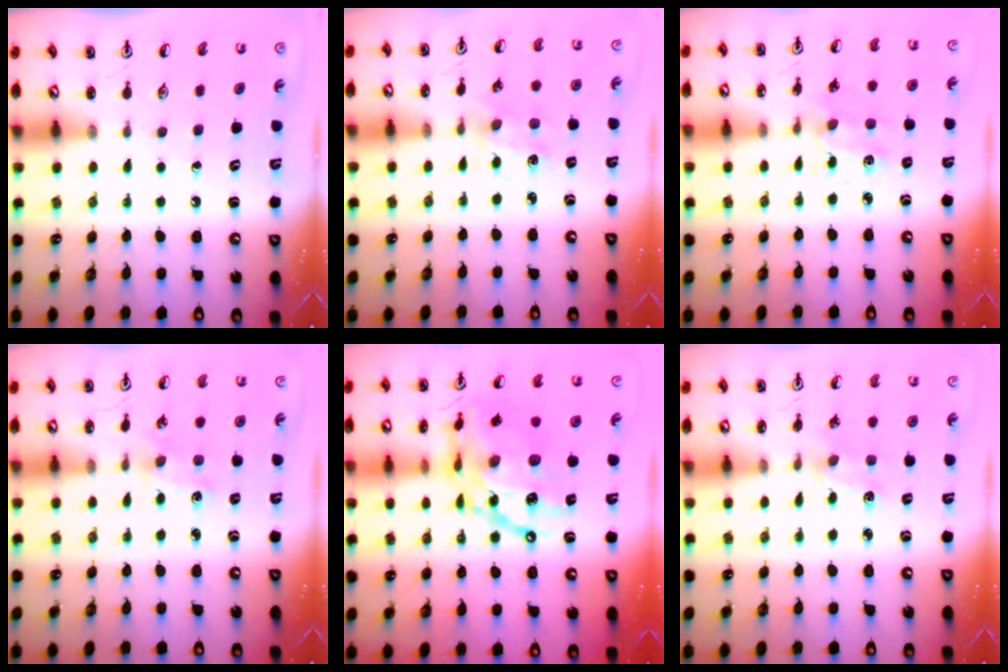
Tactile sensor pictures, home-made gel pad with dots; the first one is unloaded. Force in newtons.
{"total": 1.7, "press": 1.7, "slide": 0.3}
{"total": 1.9, "press": 1.9, "slide": 0.3}
{"total": 1.3, "press": 1.3, "slide": 0.2}
{"total": 20.1, "press": 20.1, "slide": 1.7}
{"total": 1.8, "press": 1.8, "slide": 0.4}